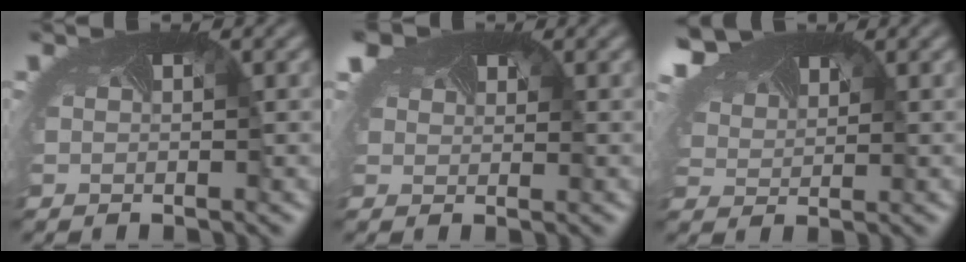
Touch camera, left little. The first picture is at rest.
{"total": 2.9, "force": [2.4, 1.5, 0.7], "torque": [-0.042, -0.001, 0.034]}
{"total": 5.4, "force": [4.5, 2.4, 1.9], "torque": [-0.081, 0.005, 0.083]}